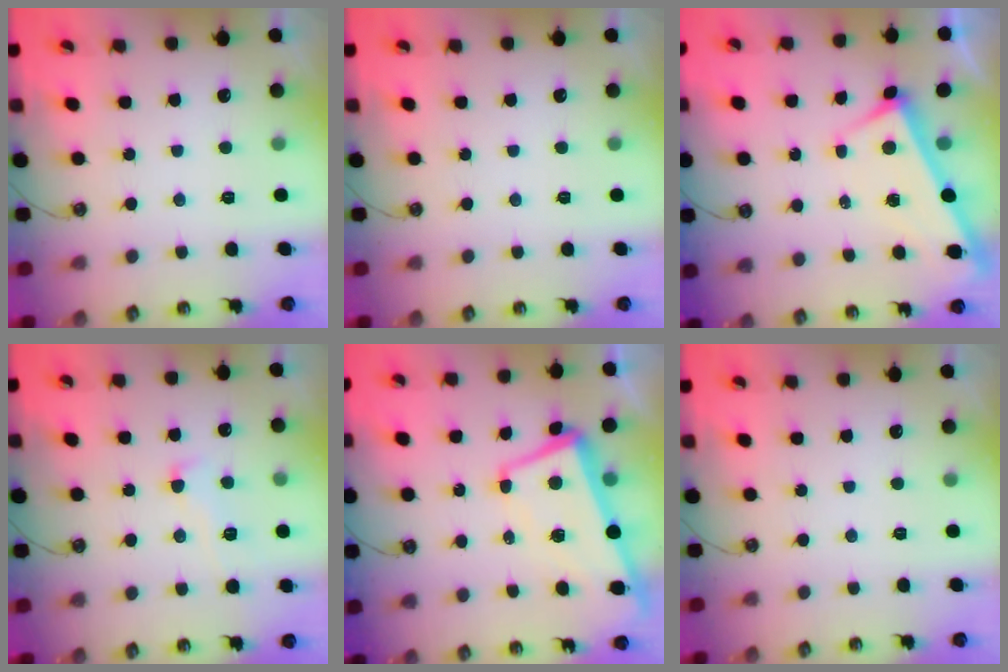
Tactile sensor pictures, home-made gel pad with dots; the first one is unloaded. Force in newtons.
{"total": 0.0}
{"total": 3.8, "press": 3.8, "slide": 0.2}
{"total": 1.8, "press": 1.3, "slide": 1.2}
{"total": 2.2, "press": 1.4, "slide": 1.8}
{"total": 0.0}